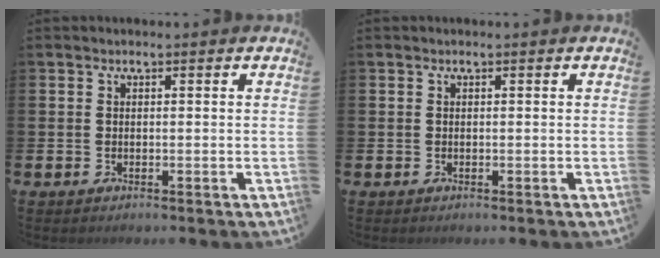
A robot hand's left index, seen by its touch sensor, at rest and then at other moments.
{"total": 0.0}